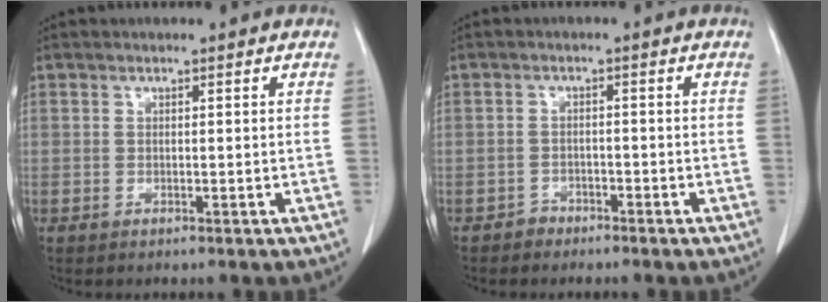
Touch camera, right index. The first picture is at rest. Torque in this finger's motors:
{"motor_torque": [0.11, -0.06, 0.02, 0.01]}